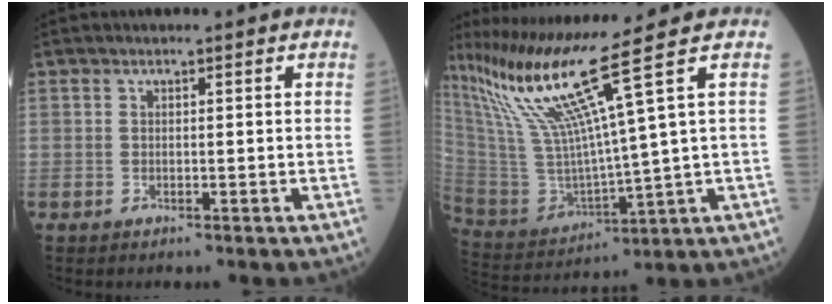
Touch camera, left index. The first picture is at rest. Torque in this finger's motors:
{"motor_torque": [0.13, -0.70, 0.67, 0.21]}